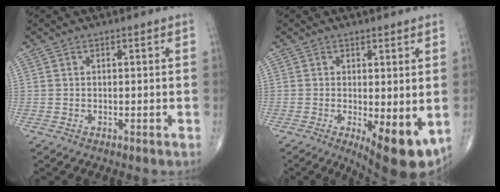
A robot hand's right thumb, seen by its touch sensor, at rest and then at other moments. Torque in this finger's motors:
{"motor_torque": [1.26, 1.51, 0.86, -0.47, 0.28]}